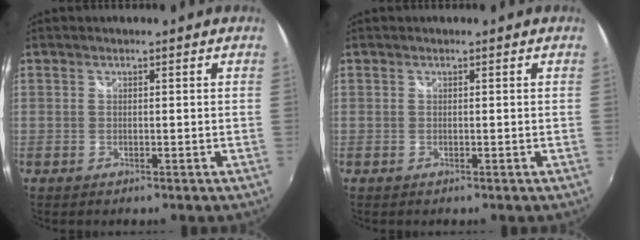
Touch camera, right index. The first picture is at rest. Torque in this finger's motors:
{"motor_torque": [0.00, 0.02, -0.01, 0.00]}